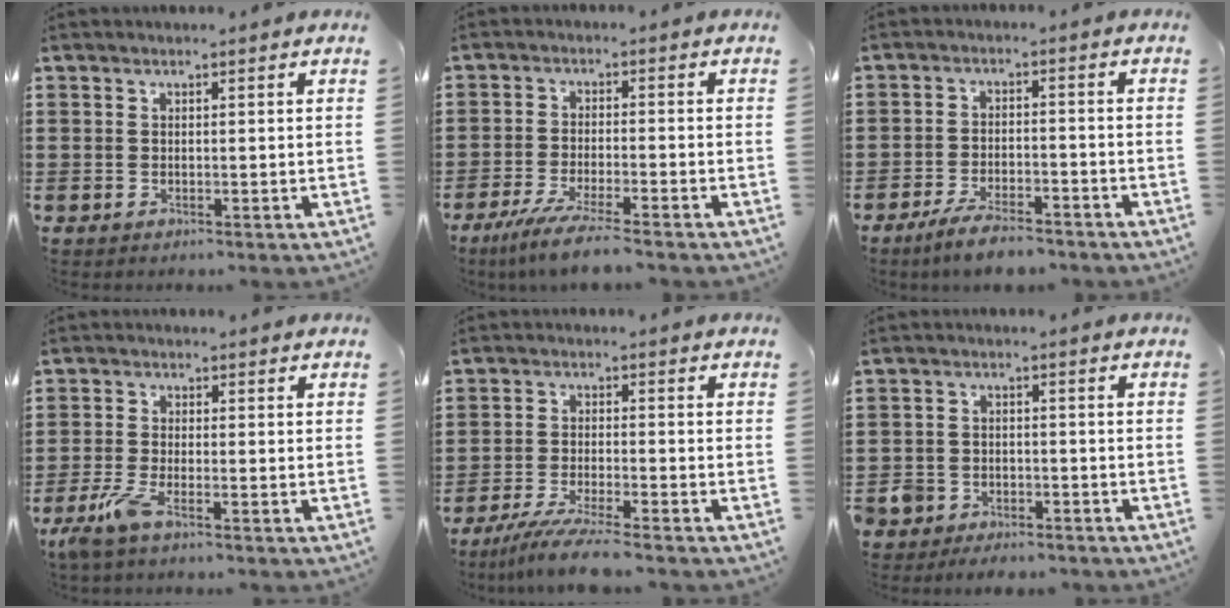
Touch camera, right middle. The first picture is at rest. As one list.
[{"total": 5.5, "force": [-4.6, -0.3, 3.1], "torque": [-0.070, -0.022, -0.086]}, {"total": 5.0, "force": [-4.4, 0.7, 2.3], "torque": [-0.052, -0.004, -0.085]}, {"total": 4.0, "force": [-2.4, 0.7, 3.1], "torque": [-0.086, -0.014, -0.051]}, {"total": 6.1, "force": [-5.3, -0.4, 3.0], "torque": [-0.066, -0.021, -0.100]}, {"total": 3.3, "force": [-3.1, 1.3, -0.1], "torque": [-0.011, -0.002, -0.069]}]